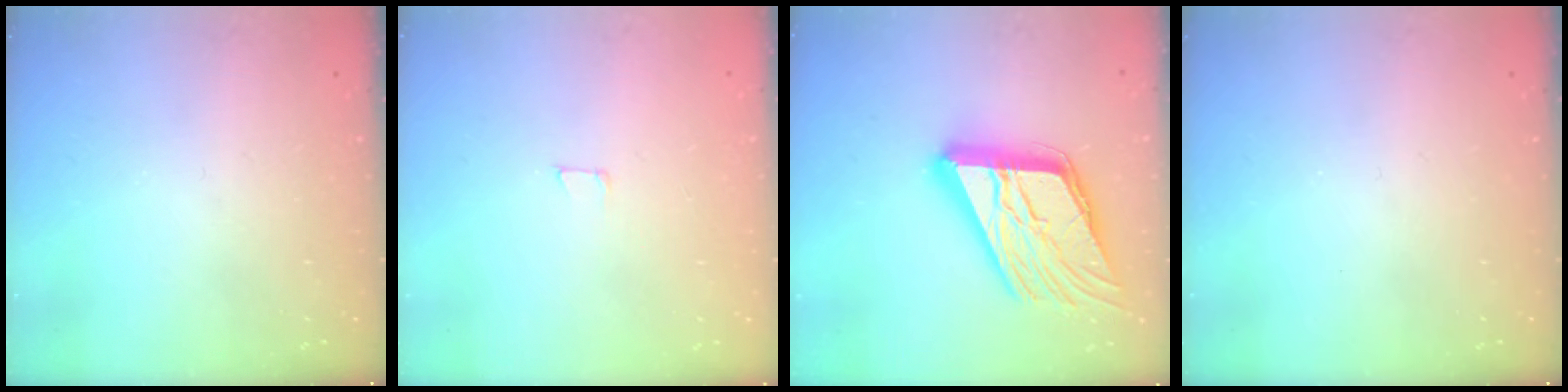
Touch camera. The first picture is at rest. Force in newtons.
{"total": 3.2, "press": 3.2, "slide": 0.2}
{"total": 25.0, "press": 24.8, "slide": 2.8}
{"total": 0.0}